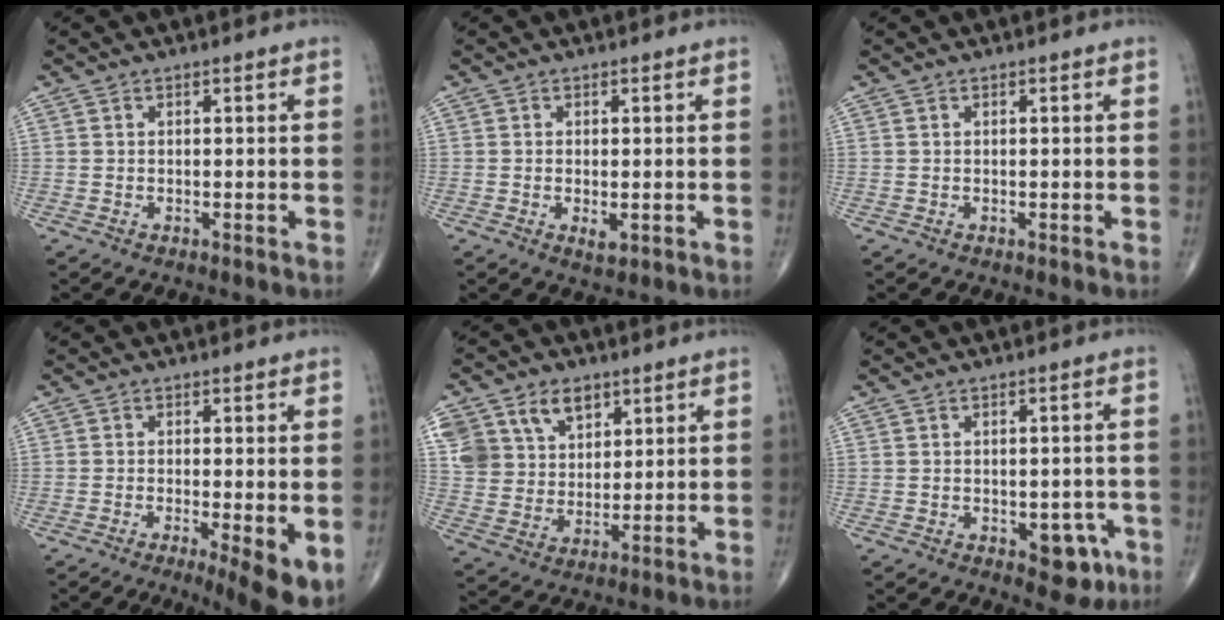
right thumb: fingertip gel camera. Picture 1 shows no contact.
{"total": 2.2, "force": [-0.5, 1.0, 1.9], "torque": [-0.036, -0.006, -0.006]}
{"total": 0.0}
{"total": 6.8, "force": [-2.4, 1.3, 6.2], "torque": [-0.093, -0.018, -0.039]}
{"total": 14.2, "force": [6.9, 10.4, 6.7], "torque": [-0.114, -0.009, 0.136]}
{"total": 5.8, "force": [-2.4, 3.3, 4.2], "torque": [-0.023, 0.010, -0.023]}